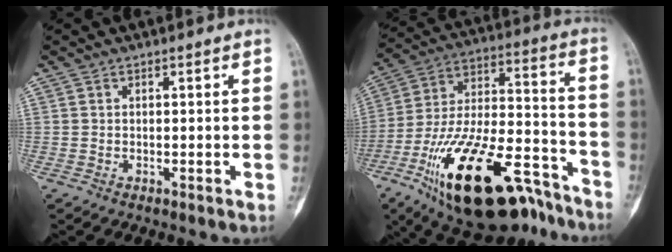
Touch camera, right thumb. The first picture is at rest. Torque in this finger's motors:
{"motor_torque": [3.15, 1.33, 1.69, -1.09, 0.57]}